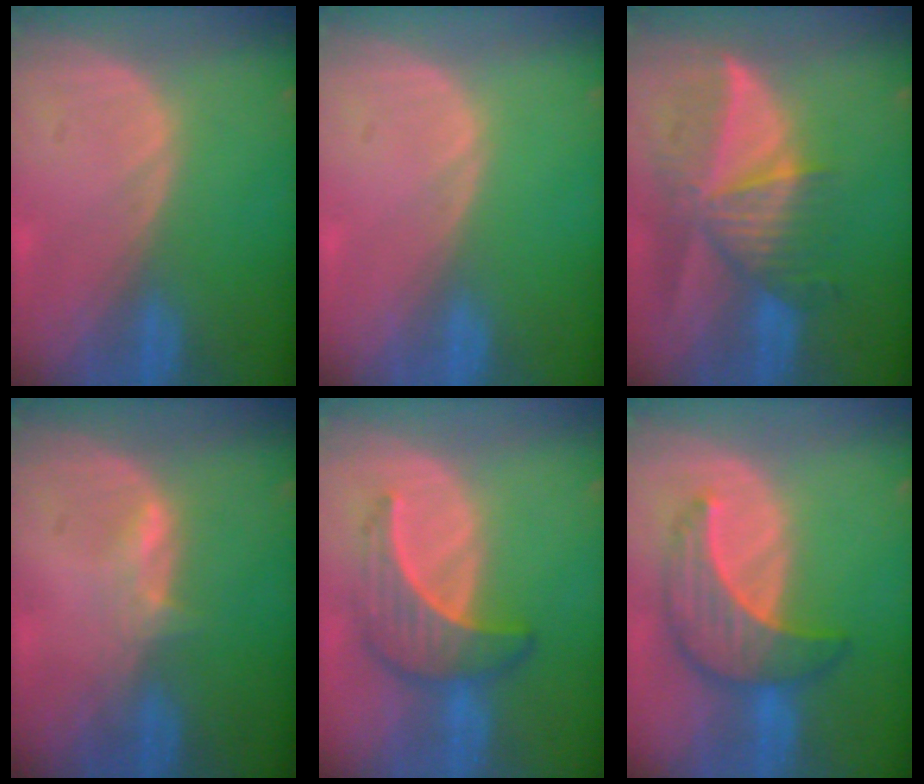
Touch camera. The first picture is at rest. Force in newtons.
{"total": 0.0}
{"total": 9.5, "press": 8.5, "slide": 4.3}
{"total": 2.1, "press": 2.0, "slide": 0.4}
{"total": 6.6, "press": 6.5, "slide": 1.2}
{"total": 7.7, "press": 7.7, "slide": 0.4}